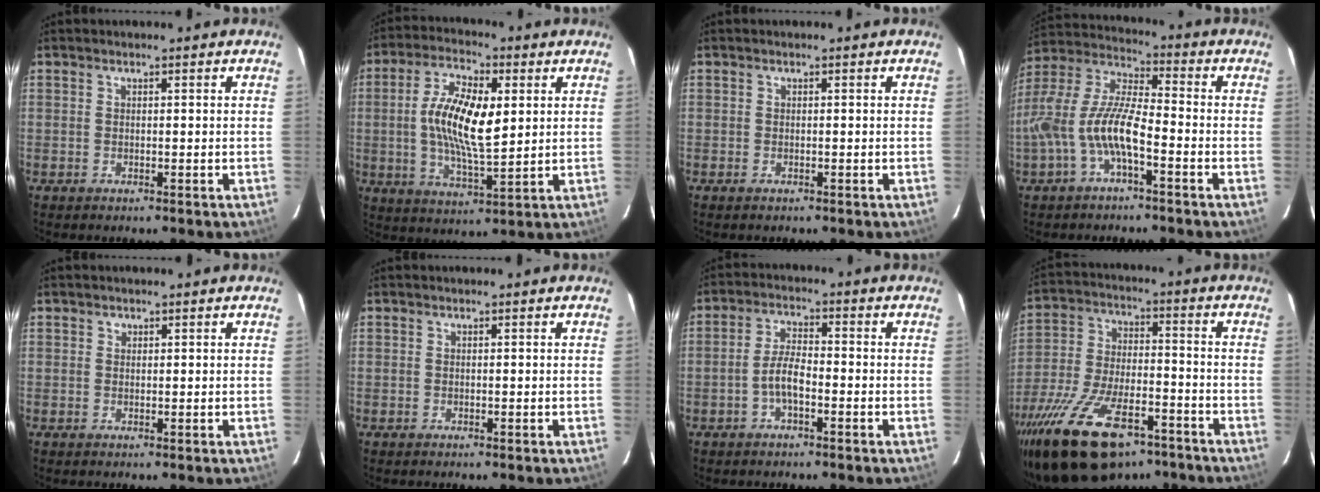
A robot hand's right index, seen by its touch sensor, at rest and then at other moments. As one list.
[{"total": 12.7, "force": [1.7, 4.9, 11.6], "torque": [-0.222, 0.007, 0.030]}, {"total": 0.6, "force": [-0.4, 0.3, 0.3], "torque": [-0.007, -0.001, -0.009]}, {"total": 12.3, "force": [-4.6, 3.4, 10.9], "torque": [-0.235, 0.005, -0.090]}, {"total": 0.7, "force": [0.3, 0.6, 0.0], "torque": [0.003, 0.004, 0.004]}, {"total": 0.0}, {"total": 4.7, "force": [-1.9, 1.5, 4.0], "torque": [-0.086, 0.010, -0.037]}, {"total": 24.0, "force": [-16.0, 10.5, 14.4], "torque": [-0.293, -0.031, -0.261]}]